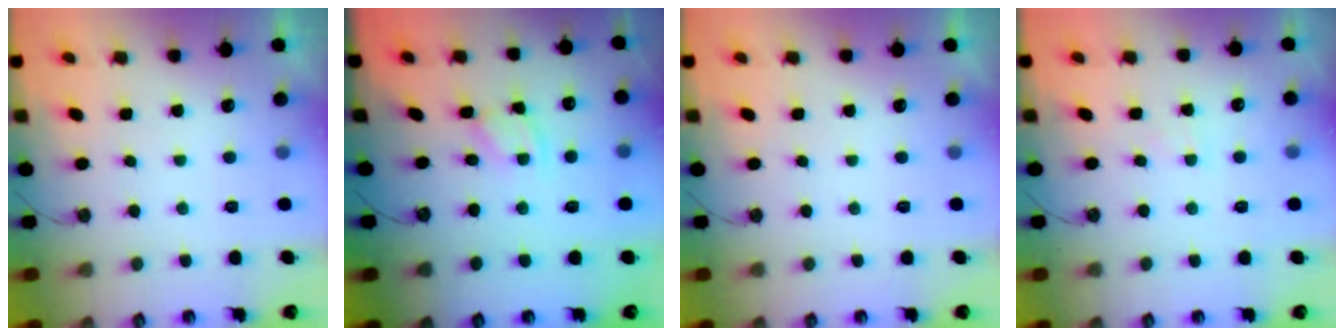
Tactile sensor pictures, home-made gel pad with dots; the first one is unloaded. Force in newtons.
{"total": 1.9, "press": 1.9, "slide": 0.3}
{"total": 0.0}
{"total": 3.4, "press": 3.4, "slide": 0.3}